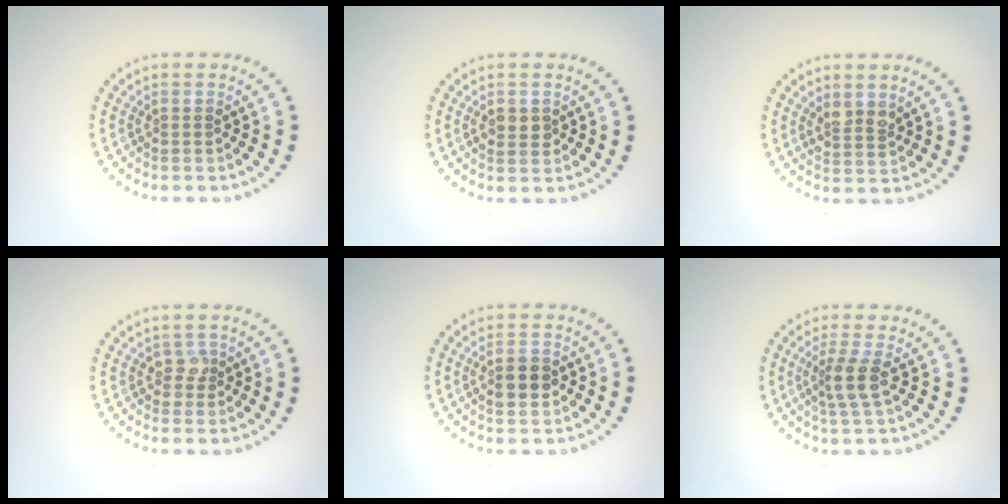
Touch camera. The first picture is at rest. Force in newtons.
{"total": 1.7, "press": 1.7, "slide": 0.3}
{"total": 1.7, "press": 1.5, "slide": 0.9}
{"total": 1.5, "press": 1.3, "slide": 0.7}
{"total": 2.9, "press": 2.9, "slide": 0.2}
{"total": 2.5, "press": 2.0, "slide": 1.5}